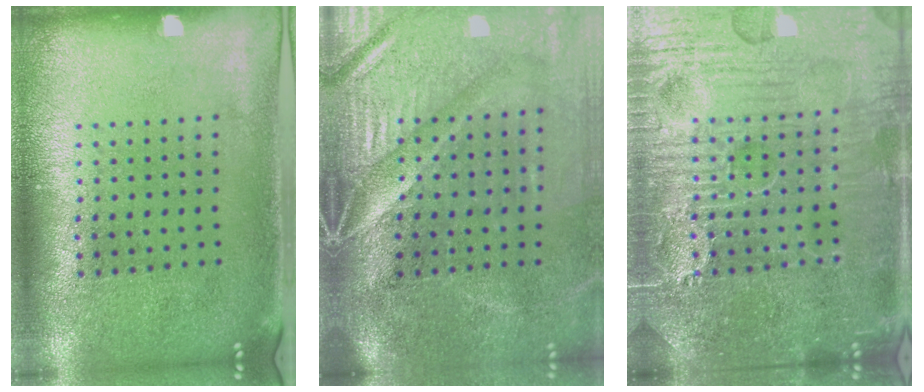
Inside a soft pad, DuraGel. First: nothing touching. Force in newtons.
{"total": 4.6, "press": 3.9, "slide": 2.4}
{"total": 6.4, "press": 6.3, "slide": 0.7}